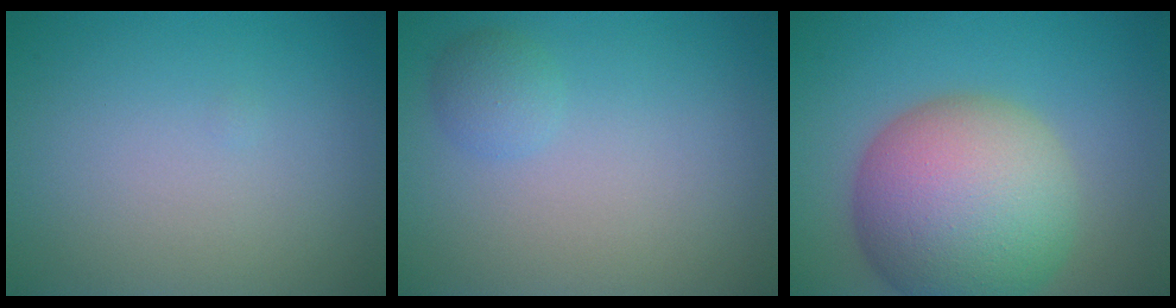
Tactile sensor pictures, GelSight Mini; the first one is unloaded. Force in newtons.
{"total": 1.5, "press": 1.5, "slide": 0.1}
{"total": 12.6, "press": 12.6, "slide": 0.5}